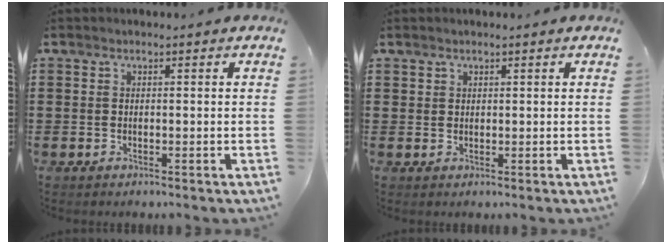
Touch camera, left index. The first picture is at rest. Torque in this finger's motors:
{"motor_torque": [-0.10, 0.21, -0.01, 0.01]}